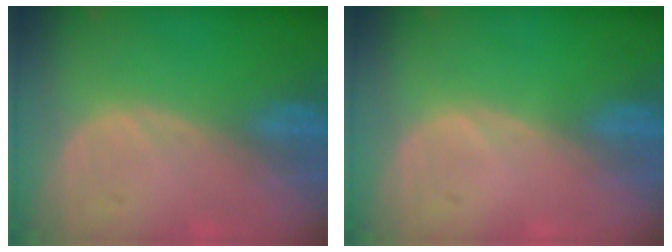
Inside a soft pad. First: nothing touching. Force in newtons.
{"total": 0.0}